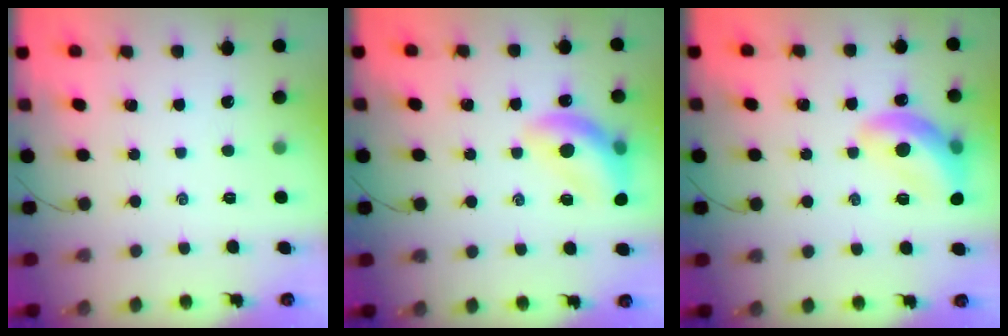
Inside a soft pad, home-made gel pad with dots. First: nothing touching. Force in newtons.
{"total": 15.7, "press": 15.4, "slide": 3.3}
{"total": 13.9, "press": 13.7, "slide": 2.0}